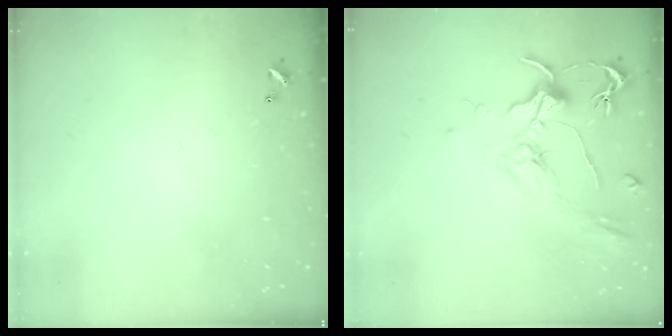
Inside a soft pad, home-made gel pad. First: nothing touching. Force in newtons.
{"total": 2.1, "press": 2.0, "slide": 0.8}